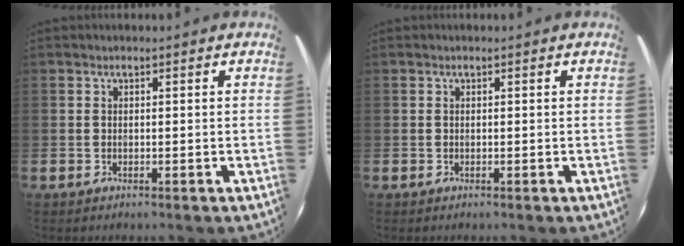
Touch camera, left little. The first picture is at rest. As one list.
[{"total": 0.0}]